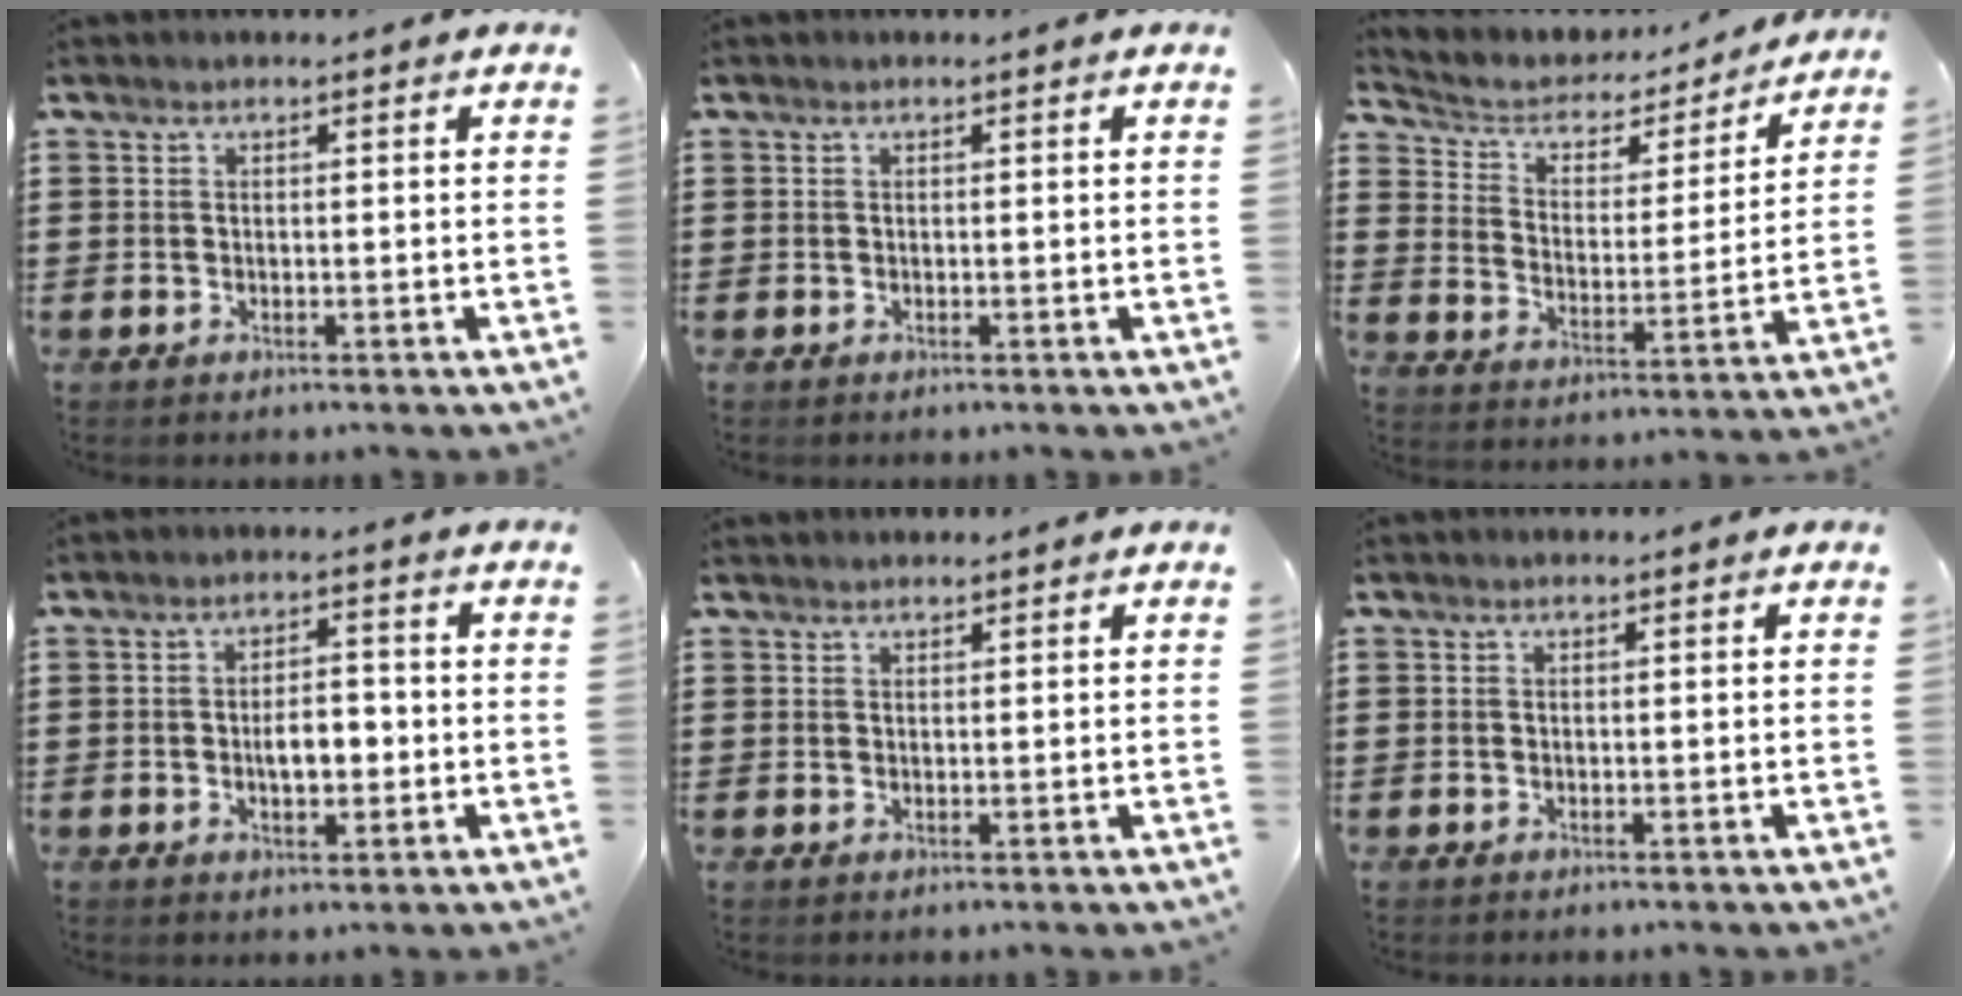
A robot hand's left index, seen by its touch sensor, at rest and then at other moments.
{"total": 0.0}
{"total": 3.7, "force": [3.0, 1.9, 0.7], "torque": [-0.039, -0.025, 0.043]}
{"total": 4.6, "force": [-0.8, 2.1, 4.0], "torque": [-0.059, -0.002, -0.022]}
{"total": 0.9, "force": [0.9, 0.0, 0.1], "torque": [-0.004, -0.001, 0.017]}
{"total": 0.0}